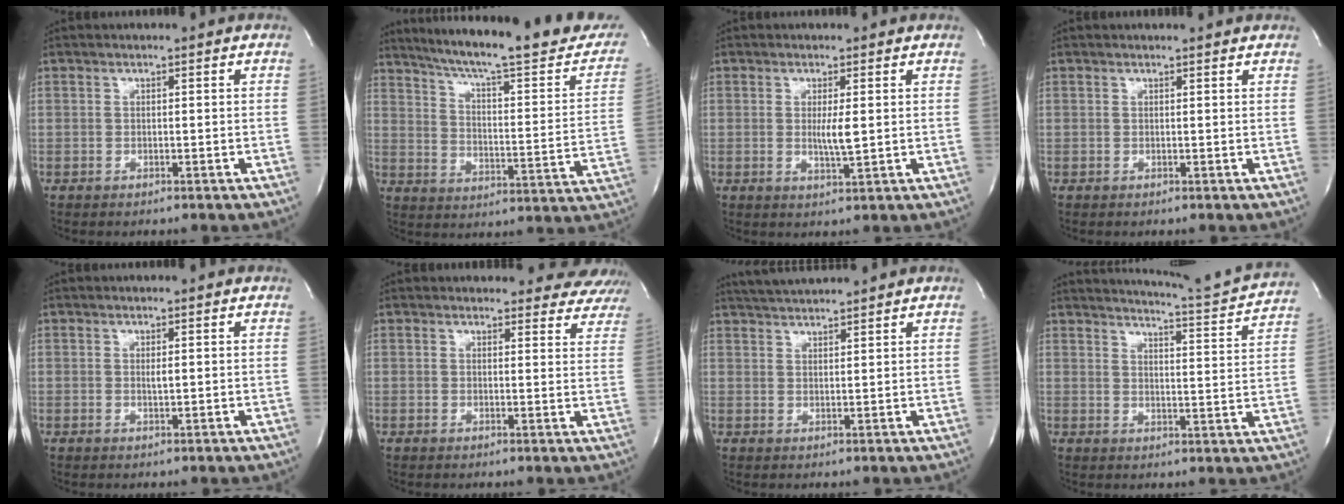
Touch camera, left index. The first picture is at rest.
{"total": 25.6, "force": [21.6, 3.1, 13.3], "torque": [-0.200, -0.045, 0.279]}
{"total": 3.0, "force": [0.1, 0.2, 2.9], "torque": [-0.059, -0.011, 0.003]}
{"total": 1.6, "force": [1.6, 0.0, 0.2], "torque": [-0.009, -0.002, 0.014]}
{"total": 0.8, "force": [0.0, 0.1, 0.8], "torque": [-0.019, -0.006, 0.000]}
{"total": 12.9, "force": [12.4, 3.6, 0.7], "torque": [0.034, -0.042, 0.102]}
{"total": 5.5, "force": [5.2, -0.5, 1.5], "torque": [-0.035, 0.021, 0.090]}
{"total": 11.9, "force": [11.6, -1.9, 1.9], "torque": [-0.044, -0.052, 0.147]}